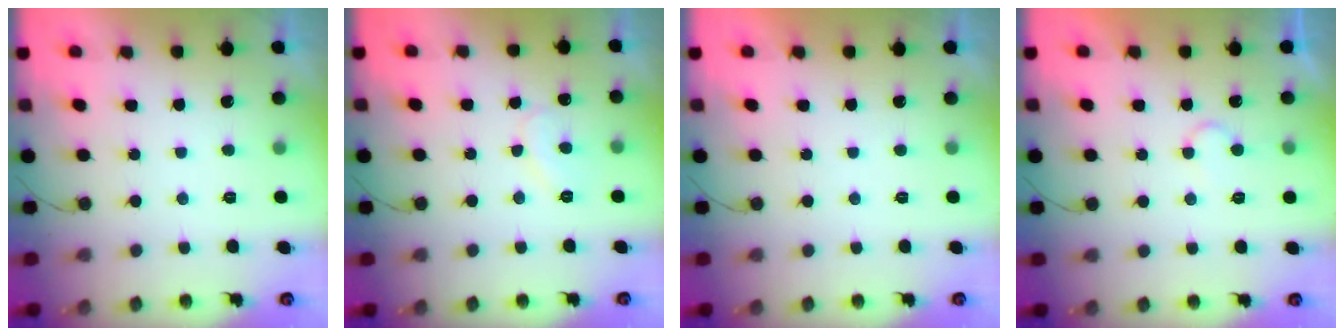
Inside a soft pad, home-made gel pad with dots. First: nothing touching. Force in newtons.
{"total": 7.1, "press": 7.1, "slide": 0.3}
{"total": 1.7, "press": 1.7, "slide": 0.0}
{"total": 5.2, "press": 5.2, "slide": 0.5}